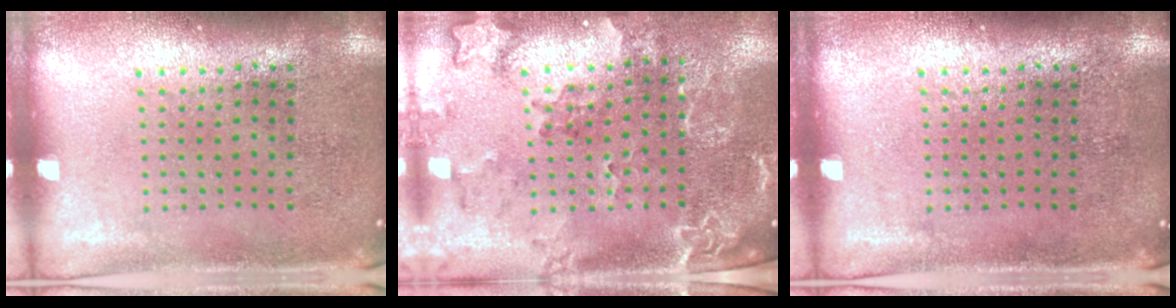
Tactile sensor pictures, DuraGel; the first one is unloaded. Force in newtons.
{"total": 2.1, "press": 2.0, "slide": 0.8}
{"total": 0.0}